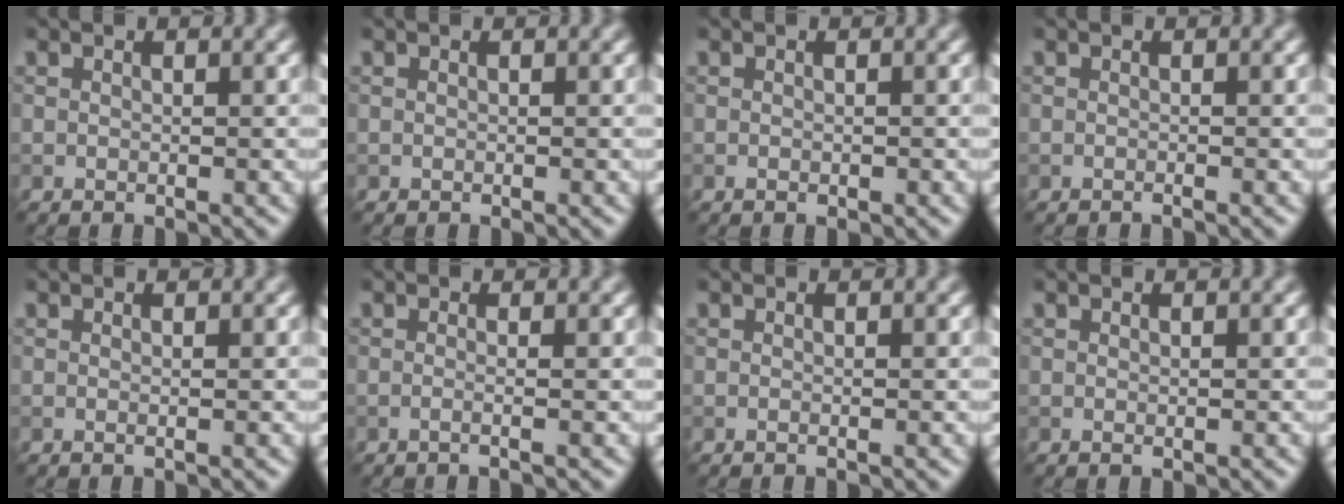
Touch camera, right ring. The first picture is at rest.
{"total": 0.0}
{"total": 0.5, "force": [-0.2, 0.3, 0.4], "torque": [-0.005, 0.000, -0.002]}
{"total": 0.0}
{"total": 0.0}
{"total": 1.6, "force": [0.1, 0.8, 1.4], "torque": [0.002, -0.010, -0.026]}
{"total": 0.0}
{"total": 0.0}